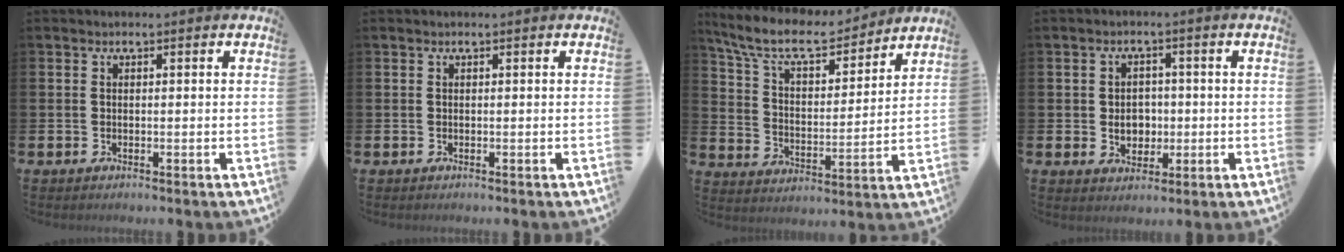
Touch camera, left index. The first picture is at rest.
{"total": 0.0}
{"total": 10.0, "force": [9.0, 2.6, 3.7], "torque": [-0.102, -0.055, 0.156]}
{"total": 3.4, "force": [-0.2, 2.9, 1.8], "torque": [-0.020, -0.002, -0.012]}